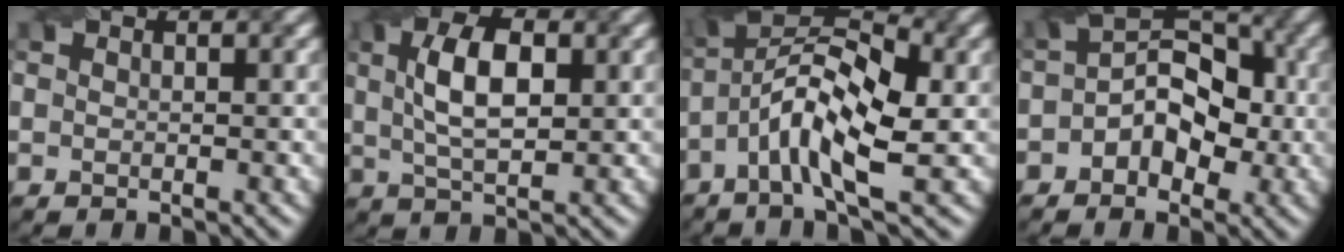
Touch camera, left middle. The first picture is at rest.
{"total": 6.0, "force": [1.3, 2.7, 5.2], "torque": [-0.100, 0.009, 0.023]}
{"total": 8.4, "force": [-1.8, 2.9, 7.7], "torque": [-0.143, 0.022, -0.047]}
{"total": 5.8, "force": [-0.8, 4.0, 4.1], "torque": [-0.043, 0.015, -0.022]}